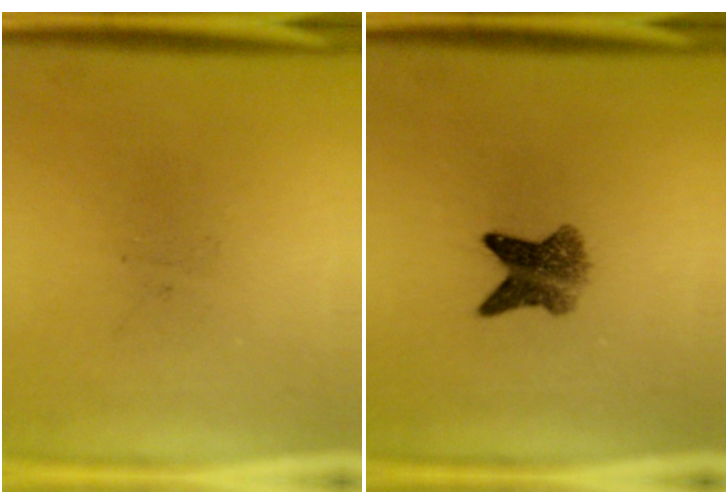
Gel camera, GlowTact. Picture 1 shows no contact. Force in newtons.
{"total": 4.8}